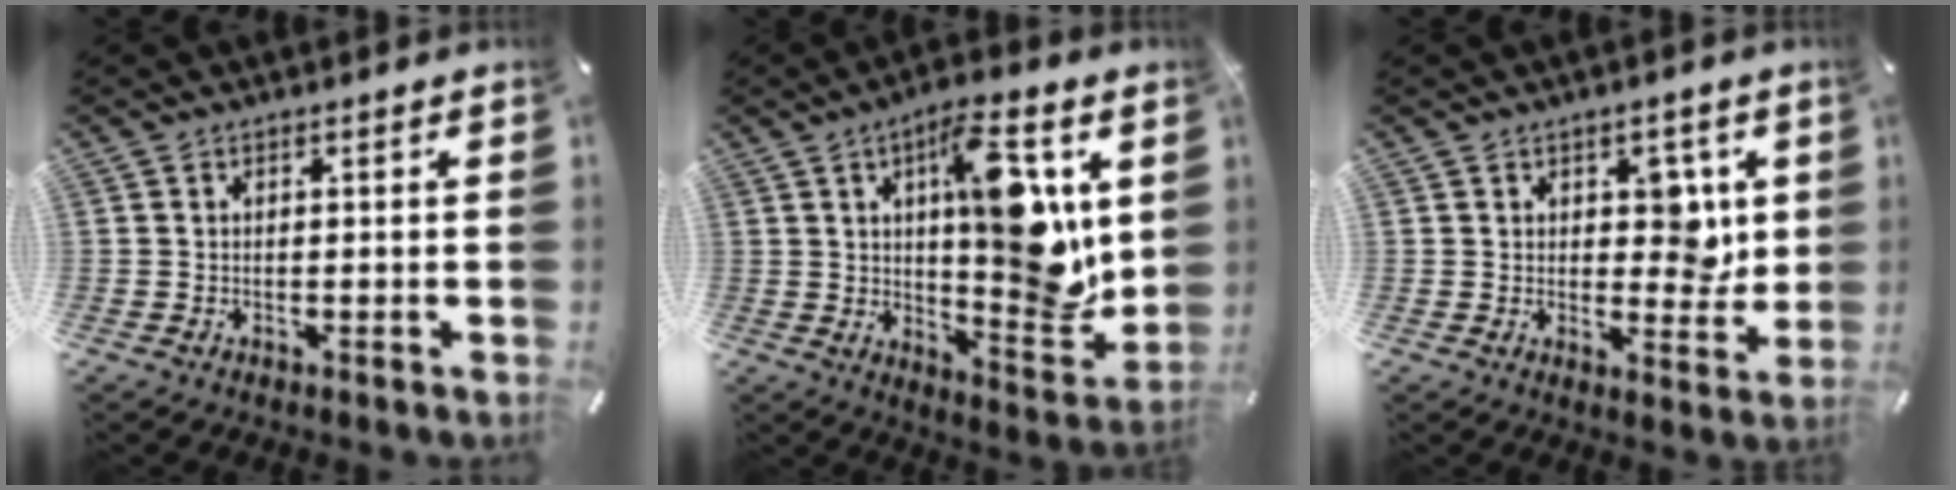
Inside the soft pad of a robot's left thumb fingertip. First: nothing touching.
{"total": 17.8, "force": [5.5, 6.3, 15.7], "torque": [-0.208, -0.034, 0.085]}
{"total": 7.0, "force": [2.1, 4.9, 4.5], "torque": [-0.042, -0.007, 0.028]}